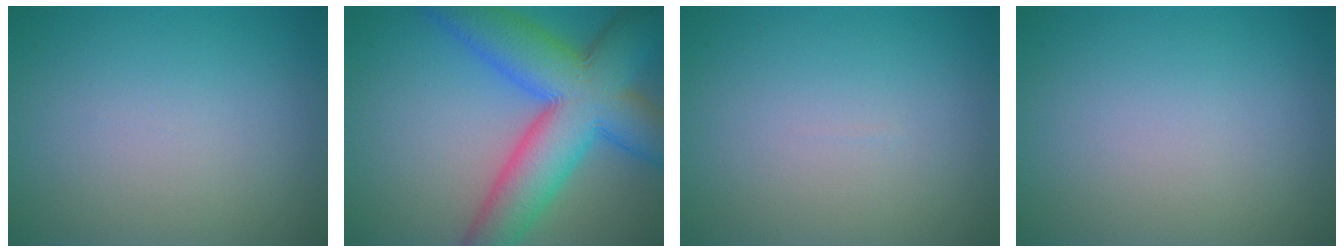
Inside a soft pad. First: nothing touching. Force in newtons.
{"total": 12.1, "press": 12.1, "slide": 0.4}
{"total": 0.0}
{"total": 0.0}